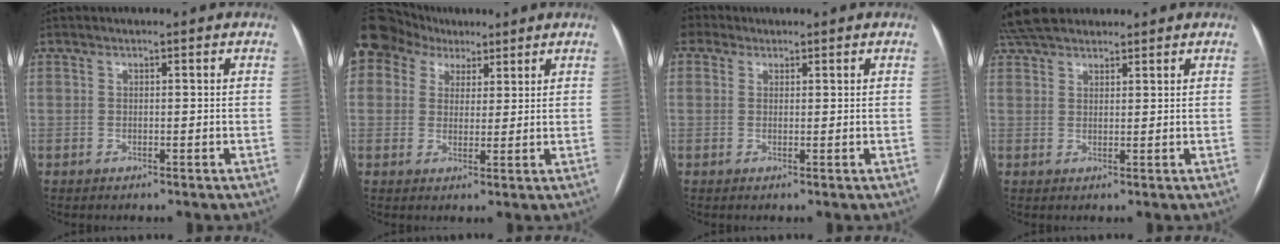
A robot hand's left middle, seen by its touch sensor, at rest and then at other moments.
{"total": 15.8, "force": [8.8, 12.1, 5.3], "torque": [-0.175, 0.072, 0.168]}
{"total": 2.3, "force": [1.5, 1.8, 0.3], "torque": [-0.021, 0.017, 0.033]}
{"total": 7.9, "force": [6.9, 2.7, 2.8], "torque": [-0.050, 0.034, 0.128]}